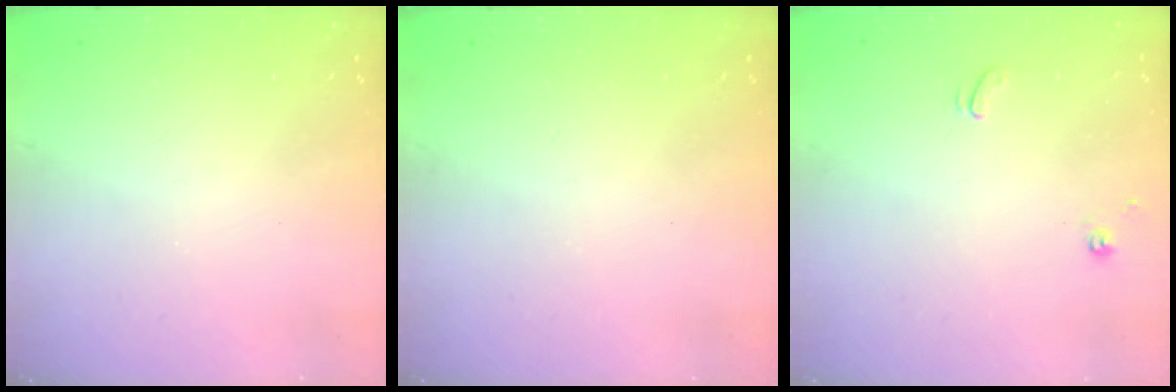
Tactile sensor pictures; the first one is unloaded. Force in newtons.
{"total": 0.0}
{"total": 1.4, "press": 1.4, "slide": 0.3}